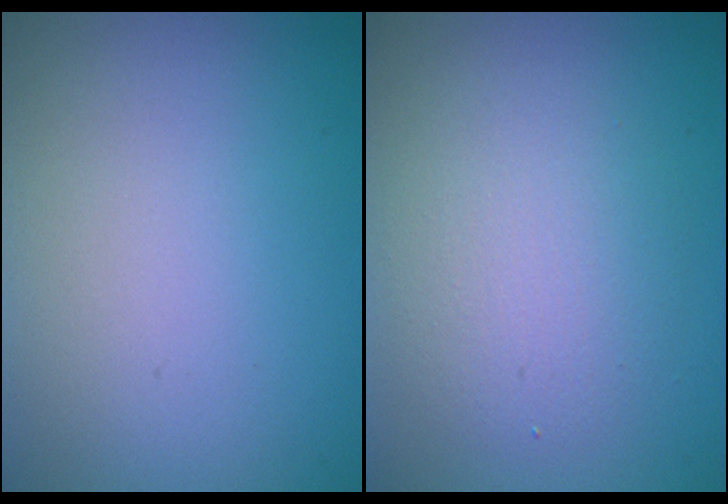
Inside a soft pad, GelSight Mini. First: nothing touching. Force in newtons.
{"total": 3.5, "press": 3.5, "slide": 0.1}